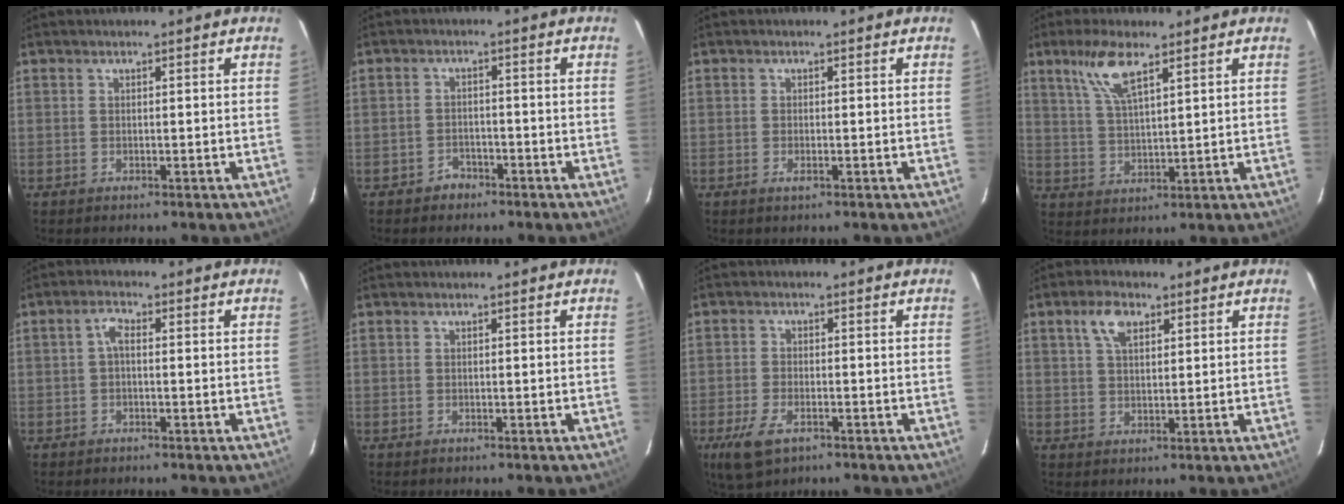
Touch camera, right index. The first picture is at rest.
{"total": 2.9, "force": [-2.2, 1.9, 0.4], "torque": [-0.011, 0.010, -0.030]}
{"total": 1.0, "force": [-0.4, 0.3, 0.8], "torque": [-0.018, -0.002, -0.006]}
{"total": 7.7, "force": [4.7, 2.1, 5.7], "torque": [-0.117, 0.007, 0.099]}
{"total": 2.1, "force": [-0.2, 0.9, 1.8], "torque": [-0.039, 0.010, -0.005]}
{"total": 0.0}
{"total": 6.8, "force": [-3.7, 3.2, 4.7], "torque": [-0.117, -0.014, -0.067]}
{"total": 5.0, "force": [2.5, 2.6, 3.4], "torque": [-0.064, 0.013, 0.046]}